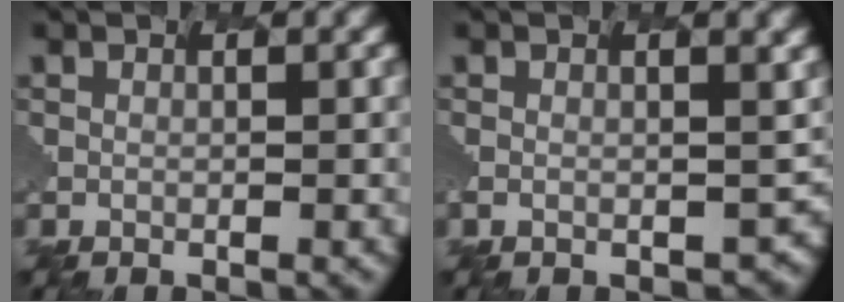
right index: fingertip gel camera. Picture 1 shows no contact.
{"total": 2.5, "force": [-1.1, 1.0, 2.0], "torque": [-0.029, -0.008, -0.011]}